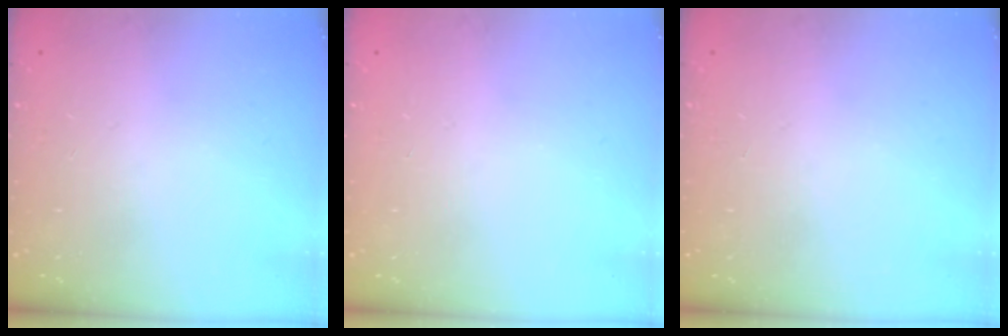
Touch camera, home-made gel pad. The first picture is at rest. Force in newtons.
{"total": 0.0}
{"total": 0.0}